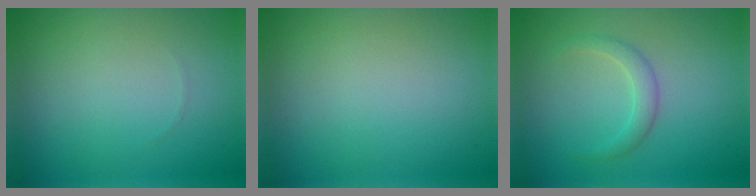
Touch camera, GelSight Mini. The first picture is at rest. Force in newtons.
{"total": 0.0}
{"total": 1.7, "press": 1.7, "slide": 0.0}